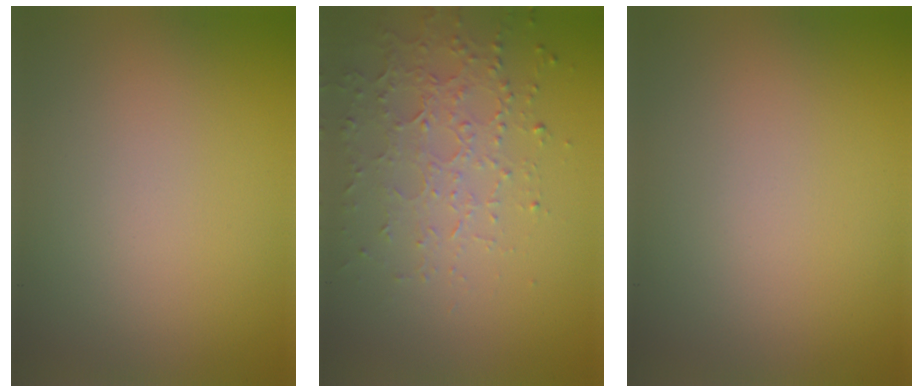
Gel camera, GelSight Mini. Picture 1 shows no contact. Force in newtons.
{"total": 4.5, "press": 3.2, "slide": 3.1}
{"total": 0.0}